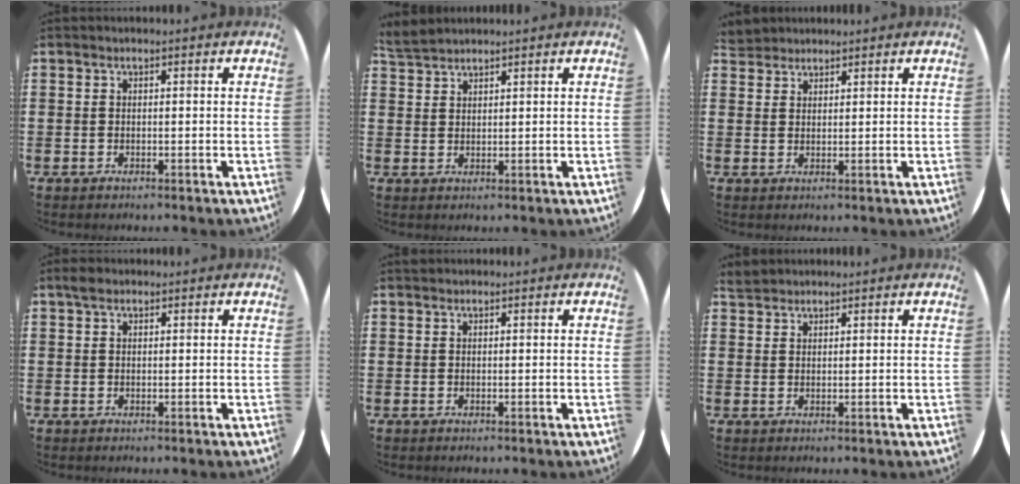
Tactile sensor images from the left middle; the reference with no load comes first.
{"total": 2.7, "force": [2.7, 0.3, 0.3], "torque": [-0.013, -0.003, 0.053]}
{"total": 2.3, "force": [2.2, 0.7, -0.1], "torque": [-0.002, 0.000, 0.043]}
{"total": 1.0, "force": [0.8, 0.6, 0.4], "torque": [-0.001, 0.002, 0.012]}
{"total": 0.0}
{"total": 1.7, "force": [1.7, 0.5, 0.0], "torque": [0.005, 0.001, 0.032]}